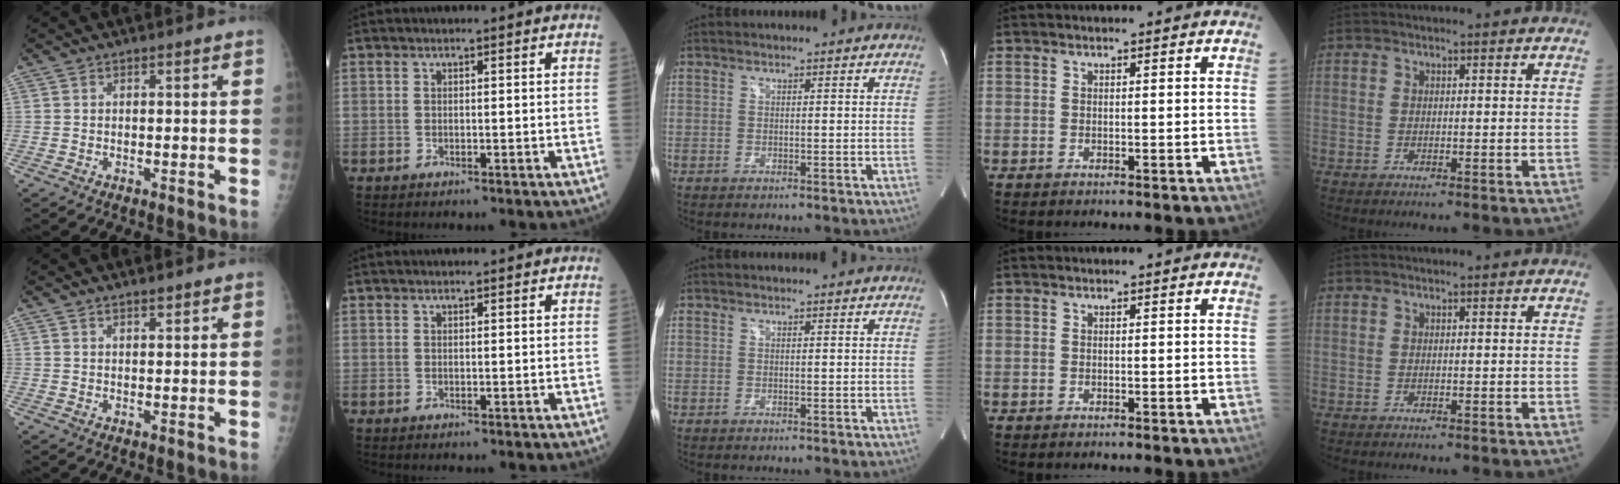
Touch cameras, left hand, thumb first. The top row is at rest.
{"thumb": {"total": 1.2, "force": [1.0, 0.2, 0.6], "torque": [-0.006, -0.007, 0.019]}, "index": {"total": 2.8, "force": [2.6, 0.2, 0.9], "torque": [-0.005, 0.026, 0.036]}}